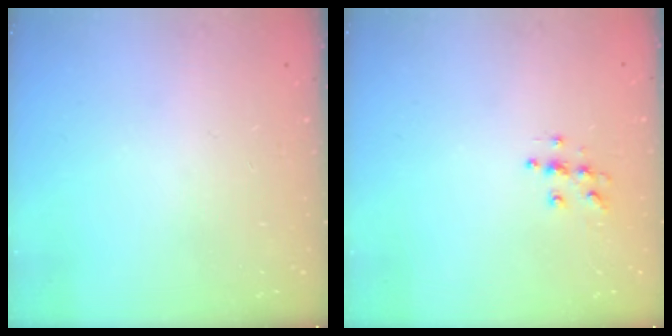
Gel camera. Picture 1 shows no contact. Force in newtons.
{"total": 5.7, "press": 5.7, "slide": 0.5}